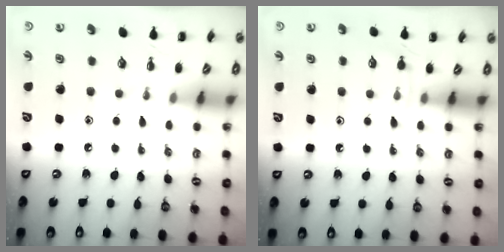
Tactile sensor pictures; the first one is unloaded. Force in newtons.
{"total": 4.4, "press": 4.2, "slide": 1.4}